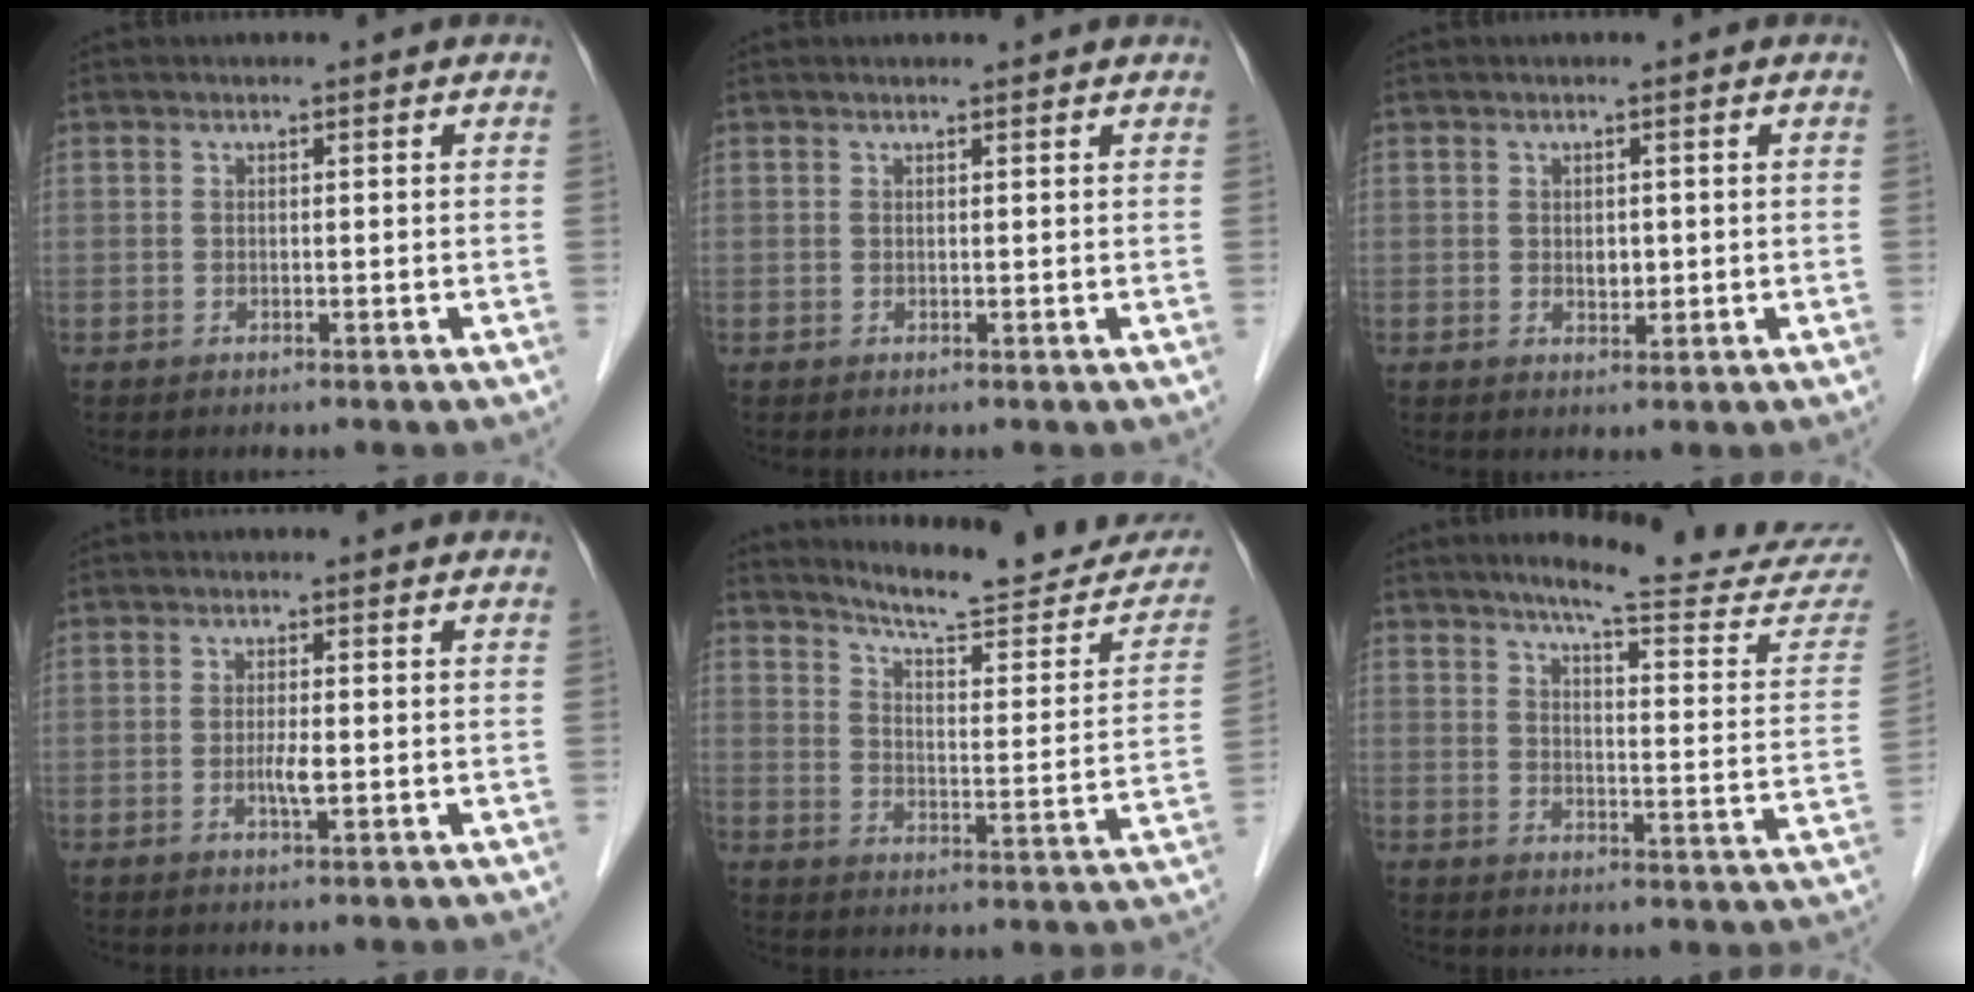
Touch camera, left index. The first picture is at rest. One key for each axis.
{"total": 1.2, "fx": 1.2, "fy": 0.0, "fz": 0.2, "tx": -0.008, "ty": 0.004, "tz": 0.014}
{"total": 1.5, "fx": -0.1, "fy": 1.0, "fz": 1.2, "tx": -0.018, "ty": -0.005, "tz": 0.002}
{"total": 2.1, "fx": -0.6, "fy": 0.2, "fz": 2.0, "tx": -0.041, "ty": -0.006, "tz": -0.010}
{"total": 18.6, "fx": 17.2, "fy": 2.7, "fz": 6.4, "tx": -0.079, "ty": -0.059, "tz": 0.218}
{"total": 20.1, "fx": 18.6, "fy": 0.4, "fz": 7.4, "tx": -0.091, "ty": -0.097, "tz": 0.218}